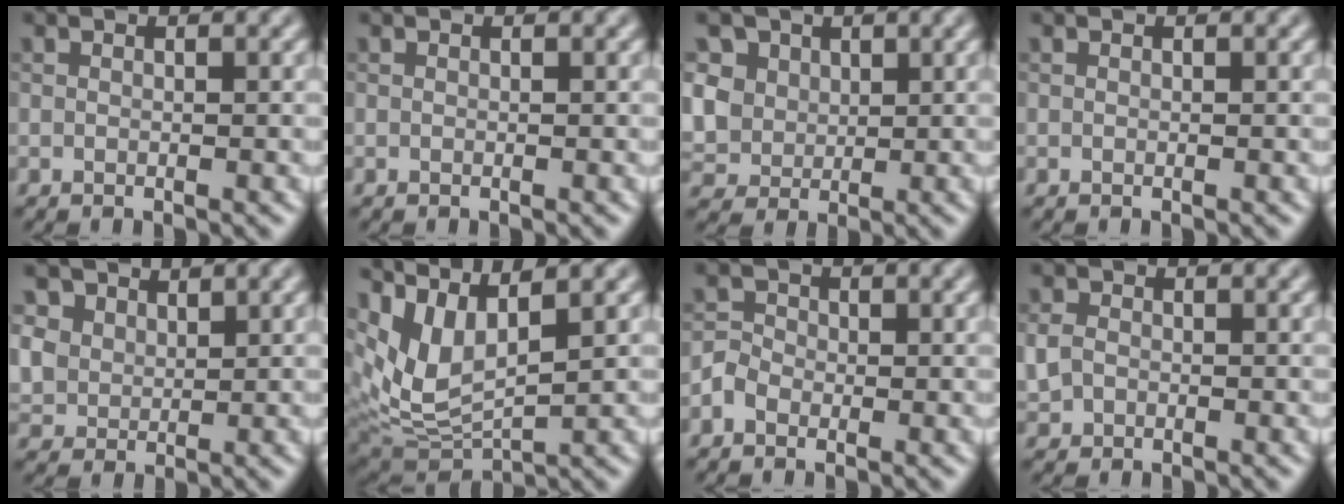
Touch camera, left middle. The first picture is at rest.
{"total": 0.0}
{"total": 6.9, "force": [2.9, 5.6, 2.9], "torque": [-0.084, 0.013, 0.046]}
{"total": 0.0}
{"total": 4.2, "force": [2.7, 3.0, 1.3], "torque": [-0.058, -0.006, 0.063]}
{"total": 6.2, "force": [3.2, 2.6, 4.7], "torque": [-0.115, -0.007, 0.068]}
{"total": 1.8, "force": [-0.7, 1.5, 0.7], "torque": [-0.010, 0.002, -0.021]}
{"total": 1.6, "force": [-0.1, 1.4, 0.8], "torque": [-0.016, -0.002, -0.007]}